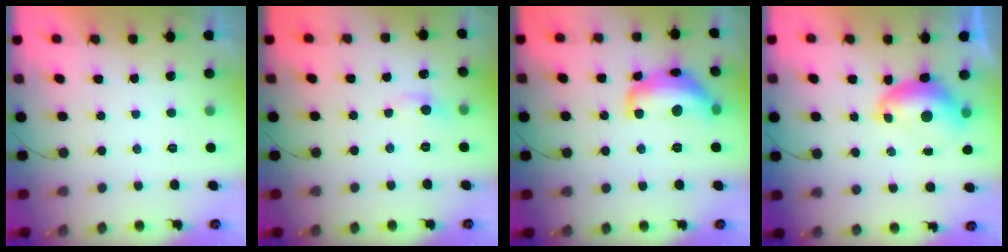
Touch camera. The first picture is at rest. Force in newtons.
{"total": 4.5, "press": 4.4, "slide": 0.6}
{"total": 15.4, "press": 15.4, "slide": 1.3}
{"total": 7.6, "press": 7.6, "slide": 1.0}